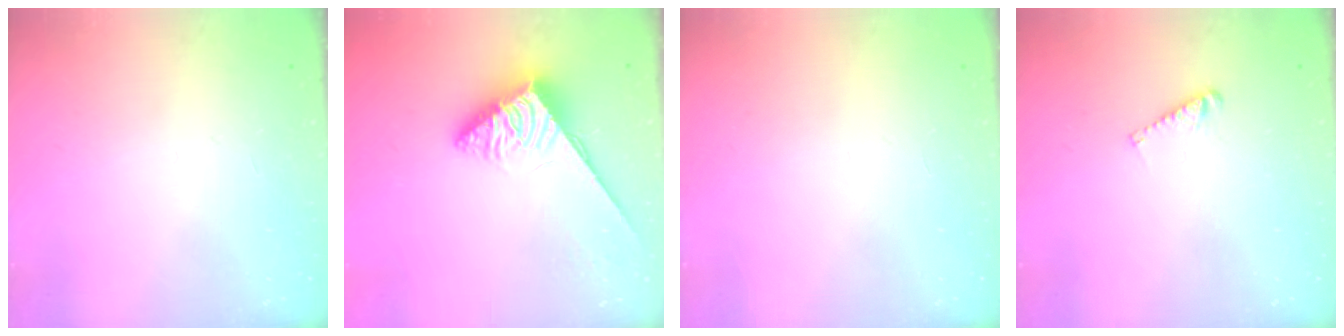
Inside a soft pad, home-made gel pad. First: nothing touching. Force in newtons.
{"total": 3.7, "press": 3.6, "slide": 0.6}
{"total": 0.0}
{"total": 3.0, "press": 3.0, "slide": 0.2}